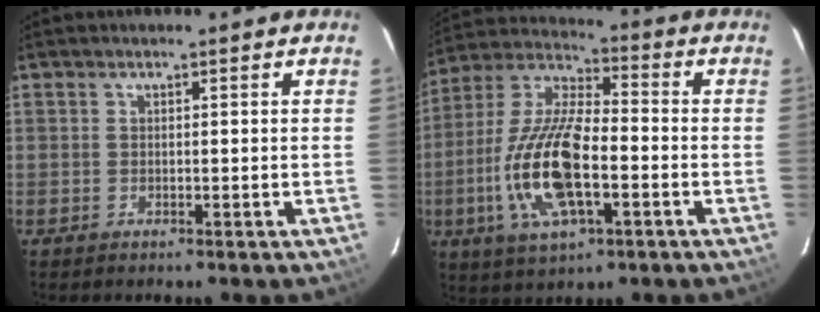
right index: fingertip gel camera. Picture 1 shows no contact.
{"total": 17.4, "force": [-4.7, 6.4, 15.5], "torque": [-0.326, -0.005, -0.091]}